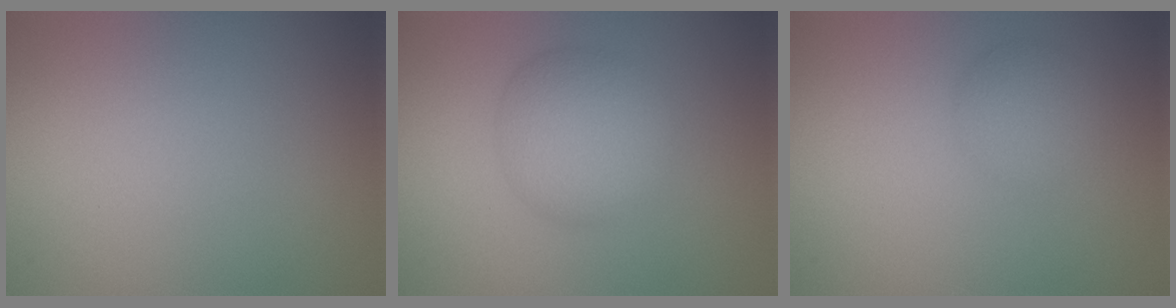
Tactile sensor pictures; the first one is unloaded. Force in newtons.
{"total": 4.9, "press": 4.9, "slide": 0.1}
{"total": 2.5, "press": 2.5, "slide": 0.0}